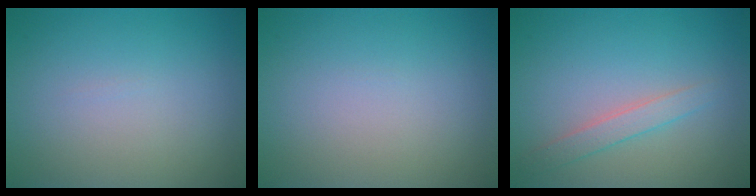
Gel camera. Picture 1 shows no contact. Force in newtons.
{"total": 0.0}
{"total": 1.8, "press": 1.8, "slide": 0.1}